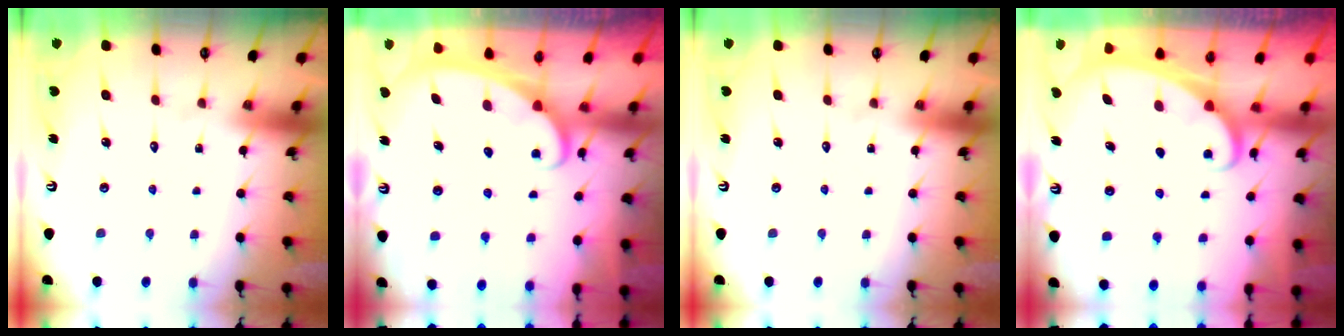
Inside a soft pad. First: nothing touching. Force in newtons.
{"total": 2.6, "press": 2.6, "slide": 0.3}
{"total": 0.0}
{"total": 2.4, "press": 2.3, "slide": 0.3}